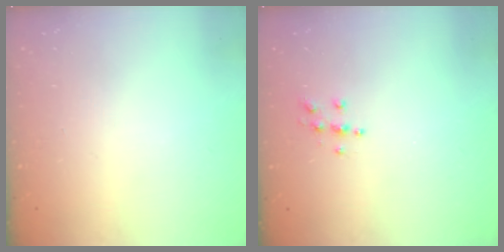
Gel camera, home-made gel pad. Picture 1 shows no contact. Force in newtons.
{"total": 5.5, "press": 5.5, "slide": 0.4}